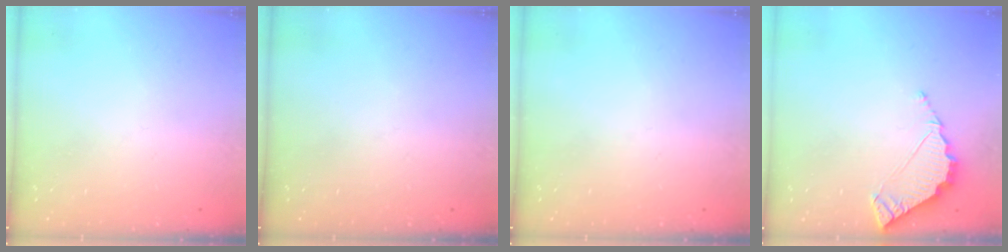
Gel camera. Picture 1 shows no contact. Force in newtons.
{"total": 0.0}
{"total": 0.0}
{"total": 5.3, "press": 5.3, "slide": 0.2}